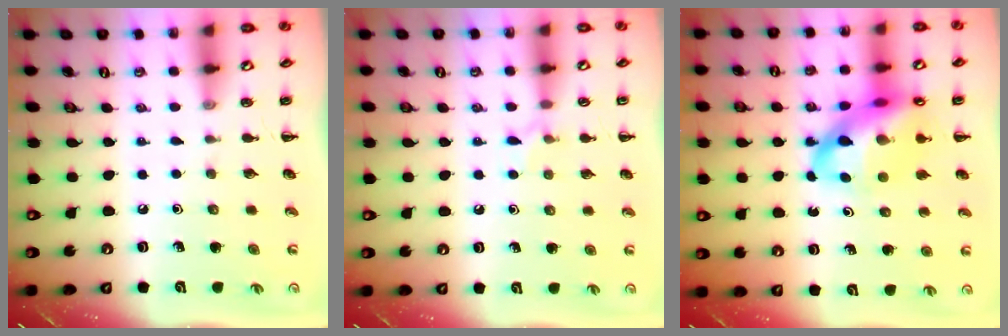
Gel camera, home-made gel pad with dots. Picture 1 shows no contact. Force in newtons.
{"total": 5.9, "press": 5.6, "slide": 1.9}
{"total": 17.9, "press": 17.3, "slide": 4.5}